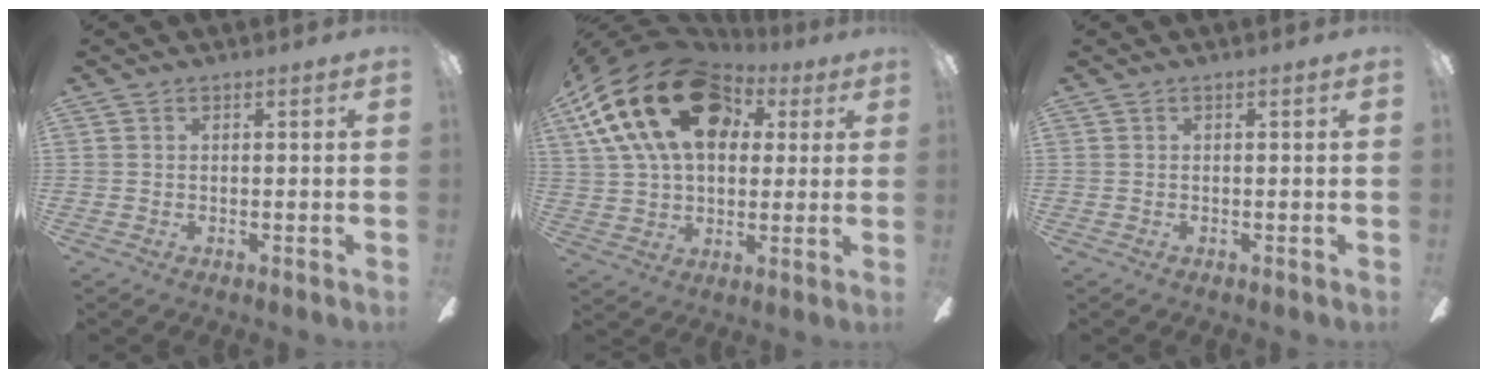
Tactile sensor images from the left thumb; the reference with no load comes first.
{"total": 23.4, "force": [9.1, 15.3, 15.2], "torque": [-0.294, -0.025, 0.154]}
{"total": 0.0}